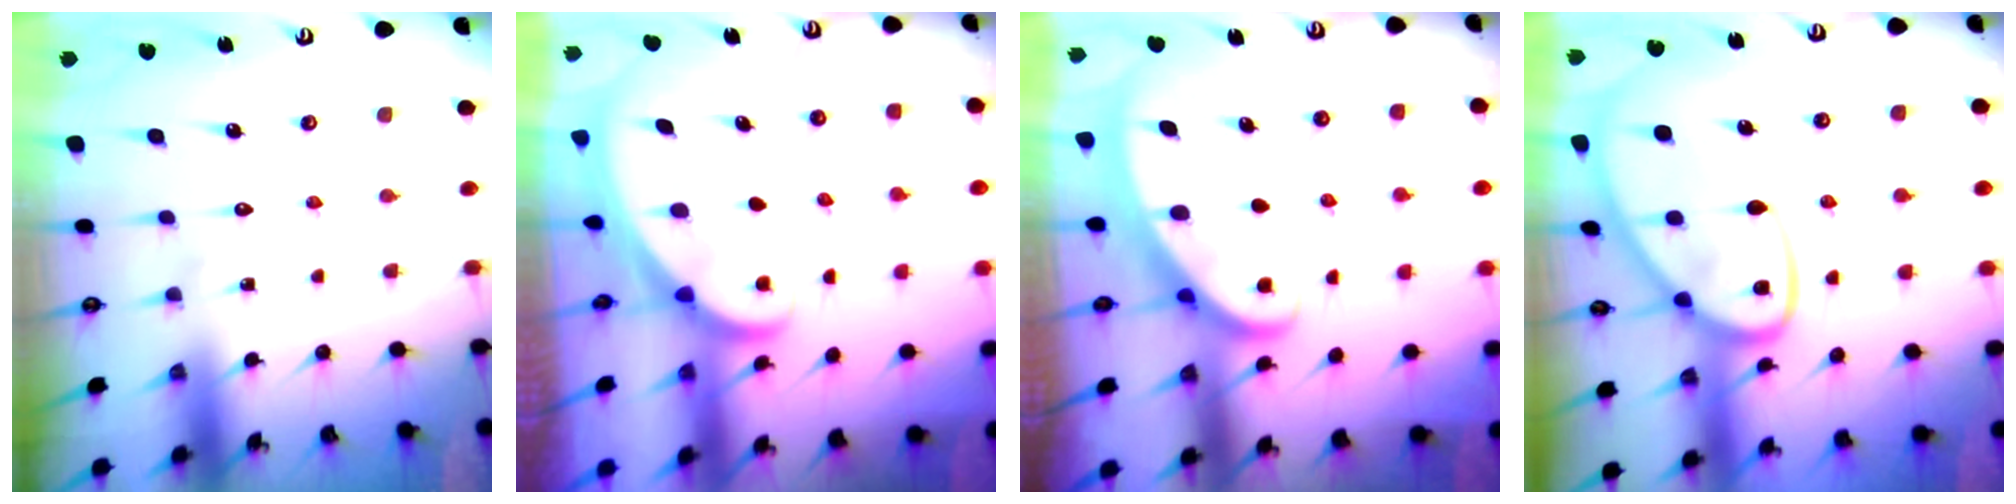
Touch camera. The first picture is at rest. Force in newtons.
{"total": 1.8, "press": 1.8, "slide": 0.1}
{"total": 2.4, "press": 2.4, "slide": 0.2}
{"total": 15.7, "press": 15.6, "slide": 1.6}